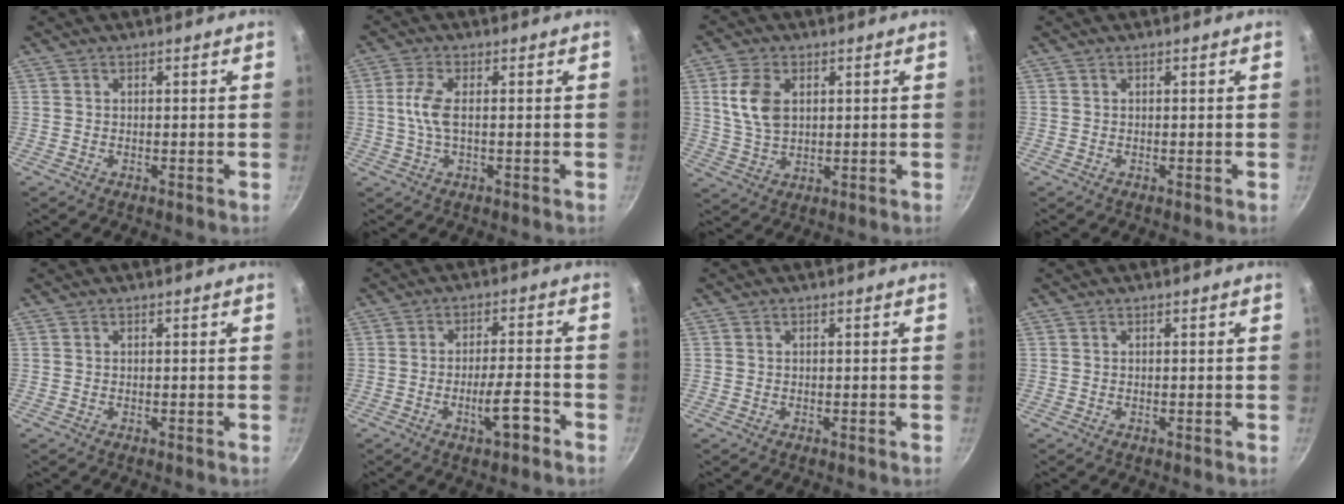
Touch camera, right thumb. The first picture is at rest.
{"total": 5.7, "force": [0.1, 2.3, 5.3], "torque": [-0.126, 0.008, -0.002]}
{"total": 8.3, "force": [2.0, 5.4, 5.9], "torque": [-0.107, -0.007, 0.041]}
{"total": 0.0}
{"total": 0.0}
{"total": 7.0, "force": [-3.3, 1.8, 5.8], "torque": [-0.086, 0.023, -0.052]}
{"total": 0.0}
{"total": 0.0}